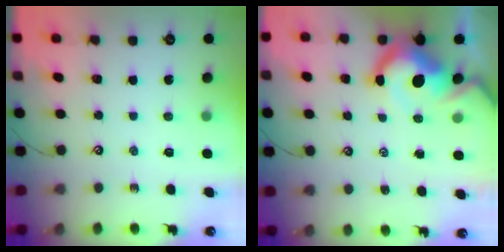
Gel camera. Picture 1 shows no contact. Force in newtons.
{"total": 13.7, "press": 13.6, "slide": 1.9}